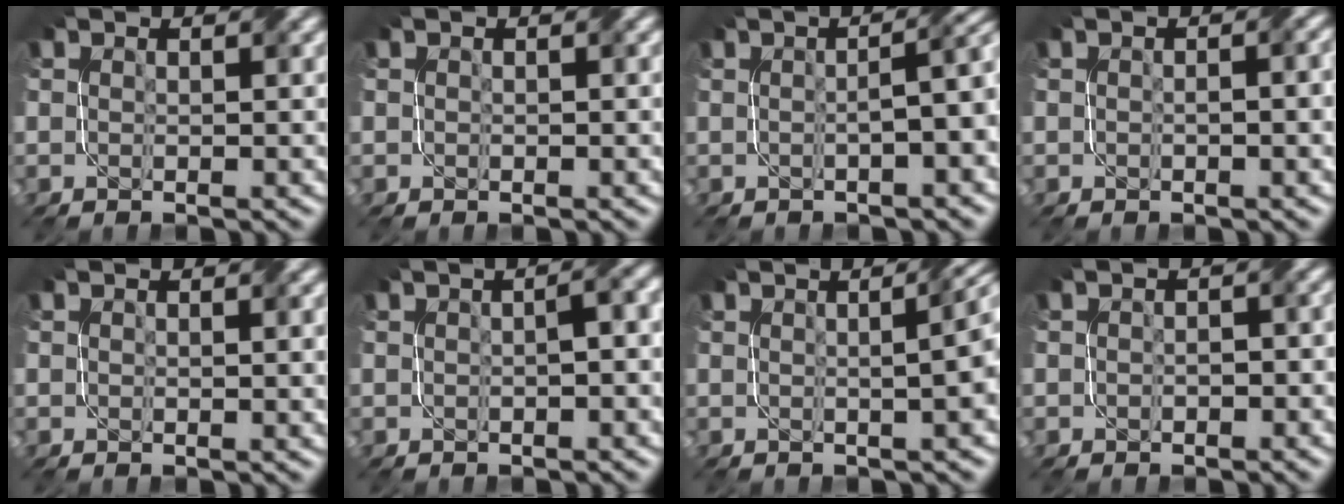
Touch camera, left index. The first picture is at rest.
{"total": 0.0}
{"total": 5.4, "force": [0.0, 1.9, 5.0], "torque": [-0.037, 0.021, -0.004]}
{"total": 2.5, "force": [0.2, 1.0, 2.3], "torque": [-0.032, 0.004, 0.000]}
{"total": 1.2, "force": [0.6, 0.3, 1.0], "torque": [-0.013, 0.001, 0.011]}
{"total": 2.5, "force": [0.0, 0.5, 2.4], "torque": [-0.032, 0.013, 0.001]}
{"total": 7.0, "force": [1.3, 3.1, 6.1], "torque": [-0.019, 0.043, -0.011]}
{"total": 1.5, "force": [-0.3, 1.0, 1.0], "torque": [-0.014, -0.002, -0.005]}